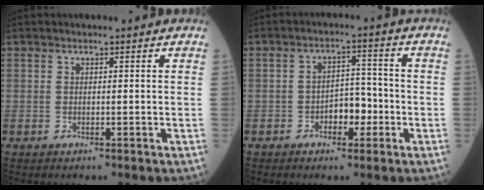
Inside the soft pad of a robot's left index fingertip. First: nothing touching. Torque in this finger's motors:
{"motor_torque": [0.17, -0.07, 0.06, 0.02]}